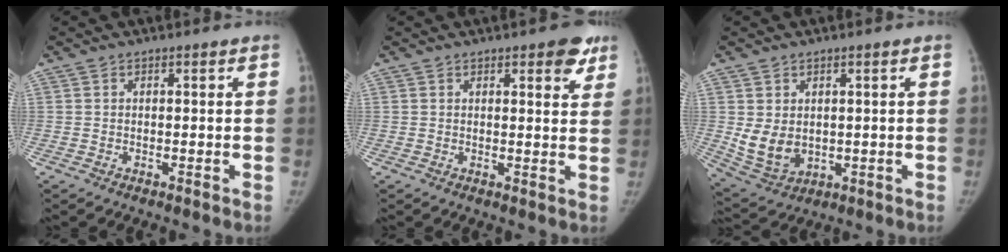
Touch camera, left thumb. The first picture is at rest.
{"total": 5.1, "force": [3.1, 2.0, 3.6], "torque": [-0.022, -0.012, 0.031]}
{"total": 7.1, "force": [0.5, 5.3, 4.8], "torque": [-0.072, -0.013, 0.032]}